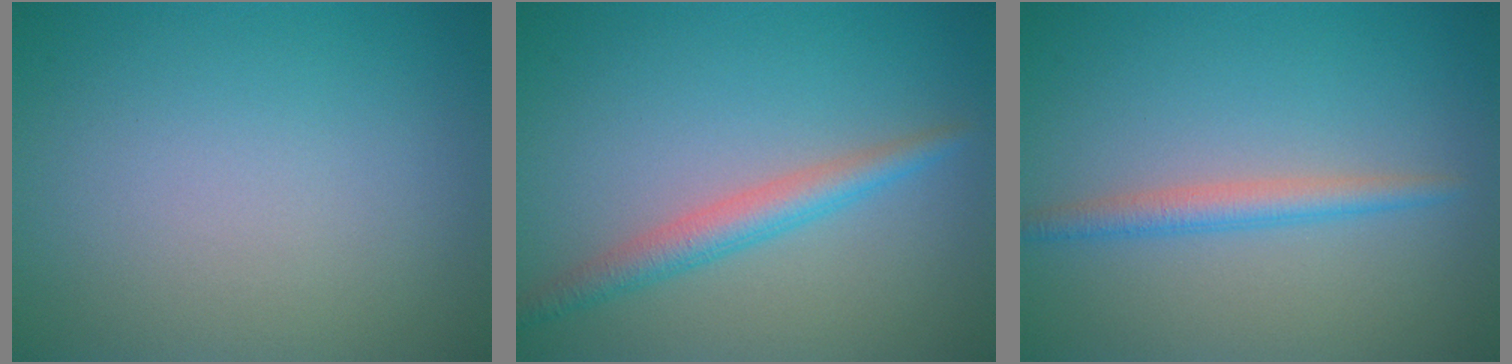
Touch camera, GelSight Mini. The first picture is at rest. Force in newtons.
{"total": 2.8, "press": 2.8, "slide": 0.1}
{"total": 2.2, "press": 2.2, "slide": 0.0}